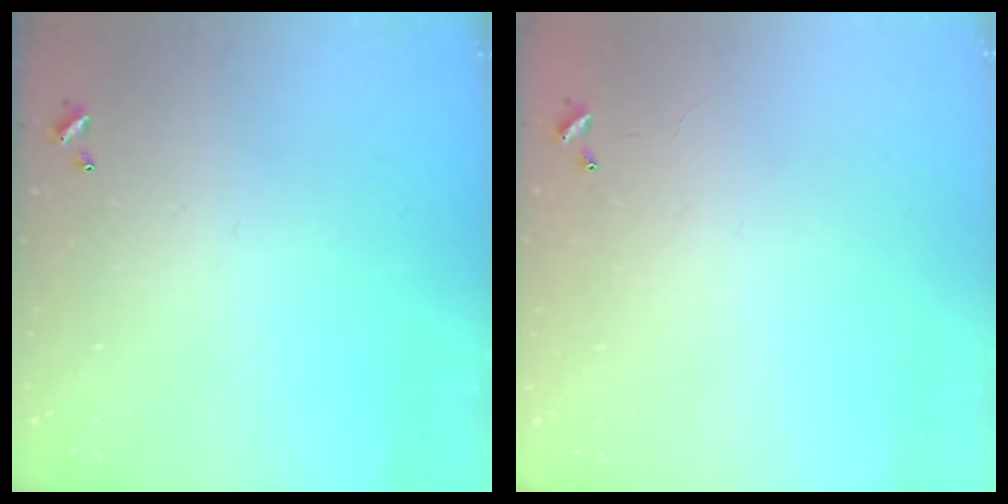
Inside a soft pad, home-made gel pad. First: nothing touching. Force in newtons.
{"total": 7.8, "press": 7.8, "slide": 0.7}